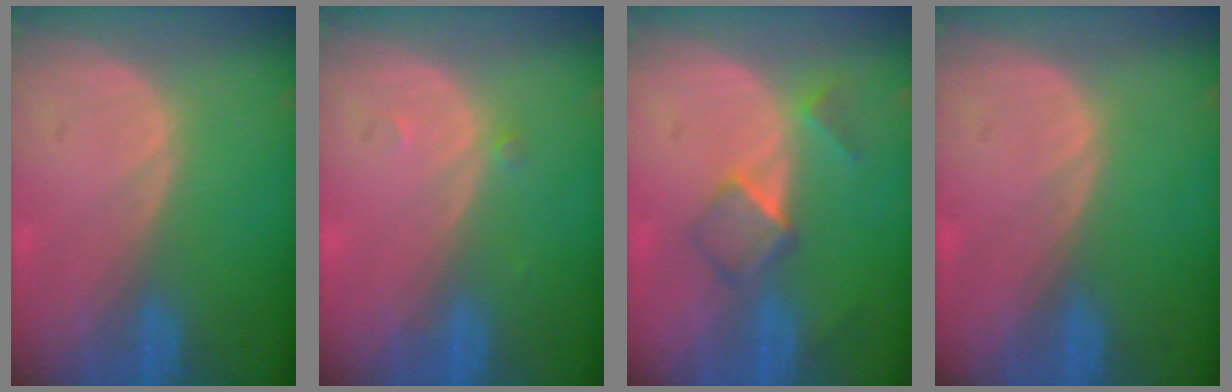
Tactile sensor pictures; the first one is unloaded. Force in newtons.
{"total": 0.7, "press": 0.7, "slide": 0.1}
{"total": 5.1, "press": 4.4, "slide": 2.6}
{"total": 0.0}